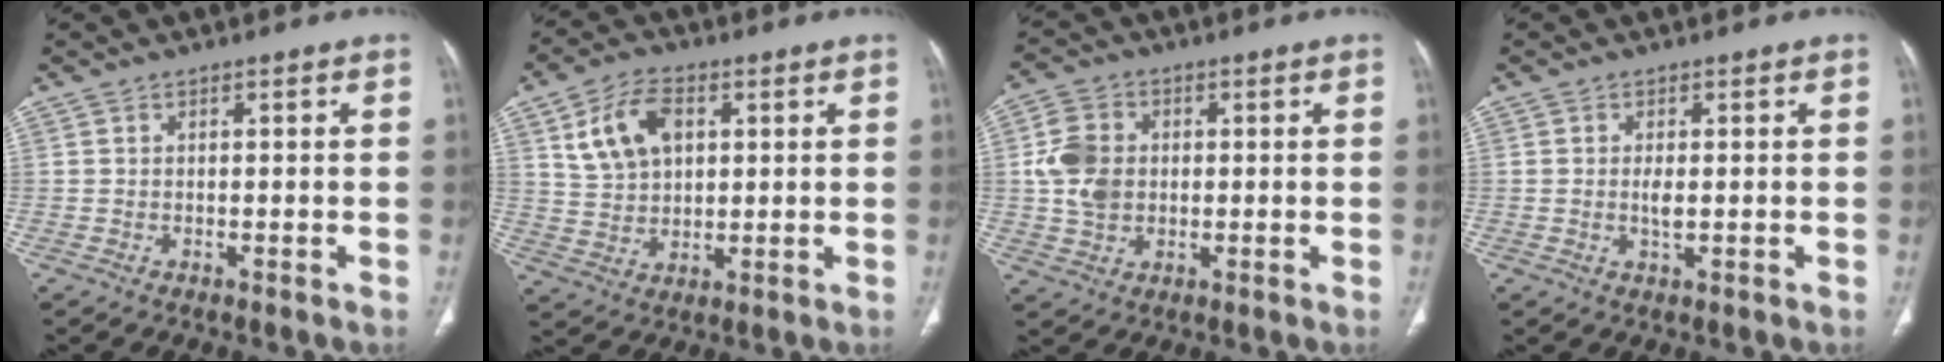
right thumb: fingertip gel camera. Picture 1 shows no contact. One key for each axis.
{"total": 10.6, "fx": 3.8, "fy": 6.9, "fz": 7.1, "tx": -0.116, "ty": -0.001, "tz": 0.074}
{"total": 8.4, "fx": 0.5, "fy": 6.6, "fz": 5.2, "tx": -0.089, "ty": 0.004, "tz": 0.010}
{"total": 2.0, "fx": 0.1, "fy": 0.7, "fz": 1.9, "tx": -0.040, "ty": -0.004, "tz": 0.004}